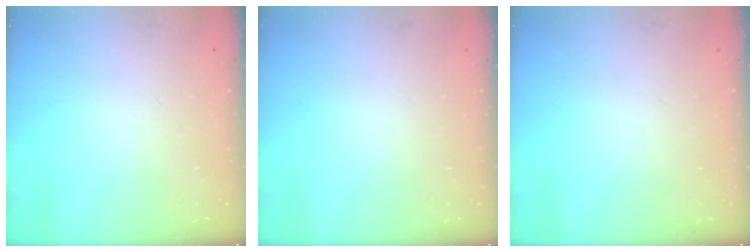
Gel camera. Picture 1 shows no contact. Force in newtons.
{"total": 0.0}
{"total": 0.0}